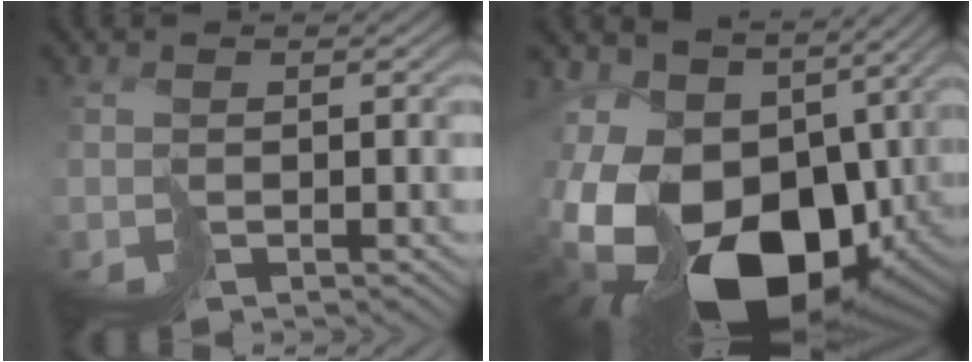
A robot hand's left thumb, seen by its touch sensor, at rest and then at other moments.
{"total": 19.0, "force": [-4.8, 12.6, 13.5], "torque": [-0.265, -0.028, -0.067]}